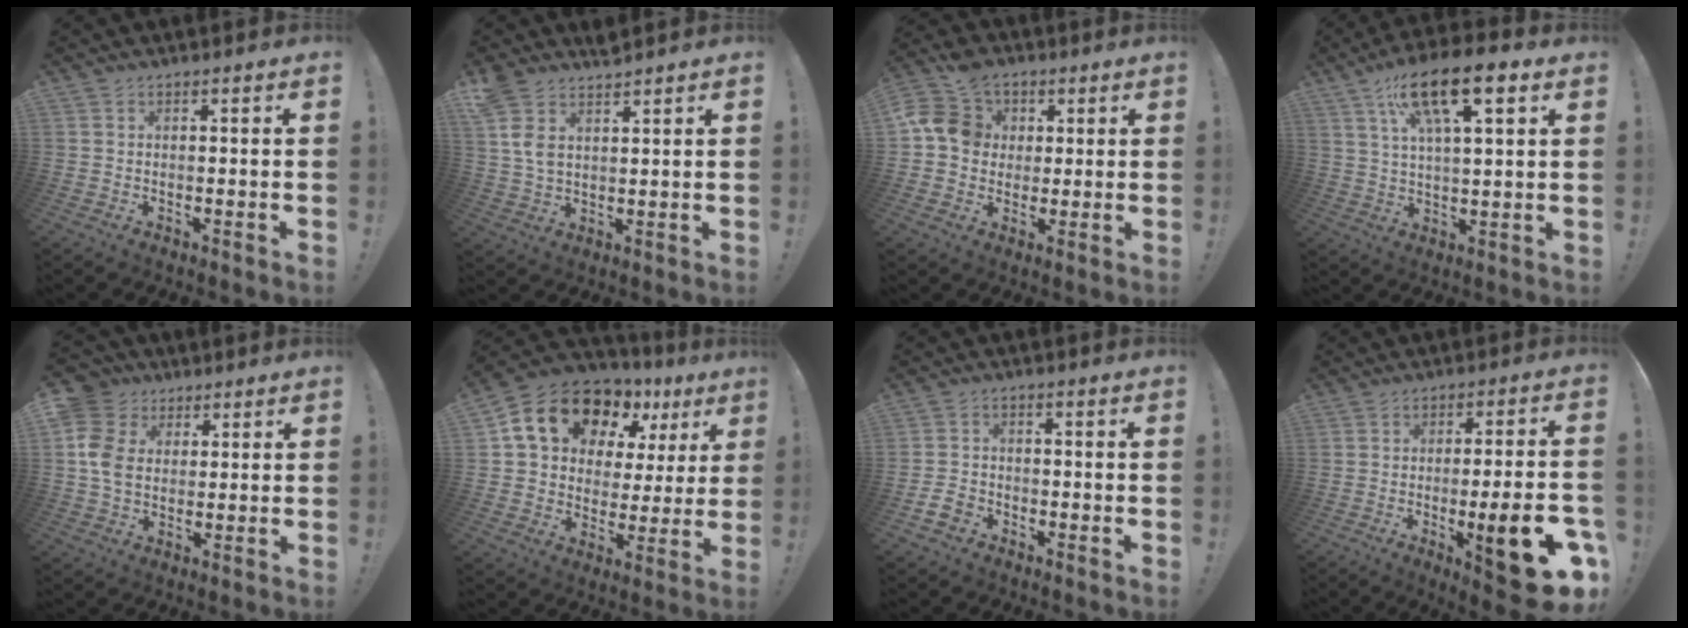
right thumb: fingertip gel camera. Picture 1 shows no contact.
{"total": 7.0, "force": [4.7, 3.6, 3.7], "torque": [-0.061, -0.023, 0.088]}
{"total": 14.5, "force": [3.7, 12.4, 6.4], "torque": [-0.098, -0.008, 0.074]}
{"total": 15.8, "force": [8.1, 5.5, 12.4], "torque": [-0.202, -0.026, 0.133]}
{"total": 10.8, "force": [2.0, 9.2, 5.3], "torque": [-0.115, -0.006, 0.039]}
{"total": 18.1, "force": [10.3, 11.5, 9.5], "torque": [-0.157, -0.049, 0.196]}
{"total": 4.7, "force": [-2.9, 3.0, 2.3], "torque": [-0.055, 0.008, -0.053]}
{"total": 17.7, "force": [-6.1, 3.6, 16.2], "torque": [-0.210, 0.019, -0.079]}